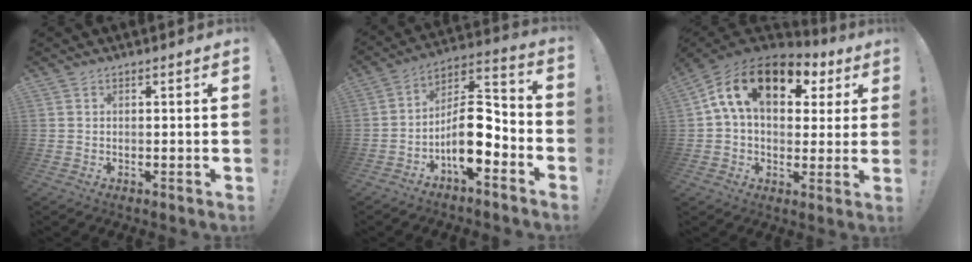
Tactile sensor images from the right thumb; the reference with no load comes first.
{"total": 13.4, "force": [-5.2, 5.9, 10.8], "torque": [-0.184, 0.022, -0.084]}
{"total": 18.1, "force": [6.7, 11.1, 12.7], "torque": [-0.209, -0.005, 0.118]}